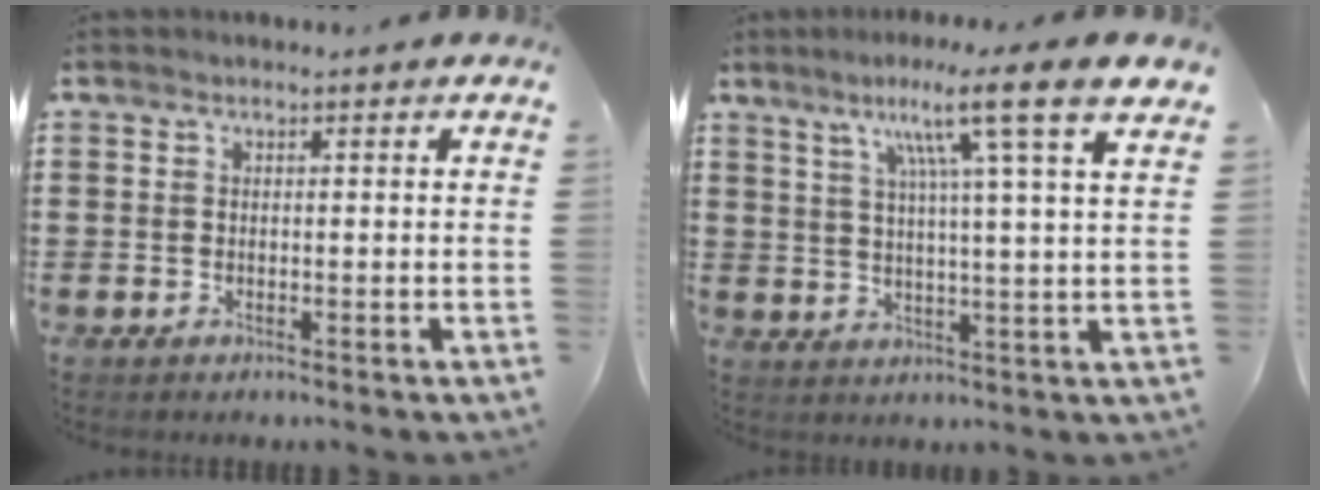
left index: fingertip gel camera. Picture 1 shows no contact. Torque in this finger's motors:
{"motor_torque": [1.23, -0.91, 0.77, 0.21]}